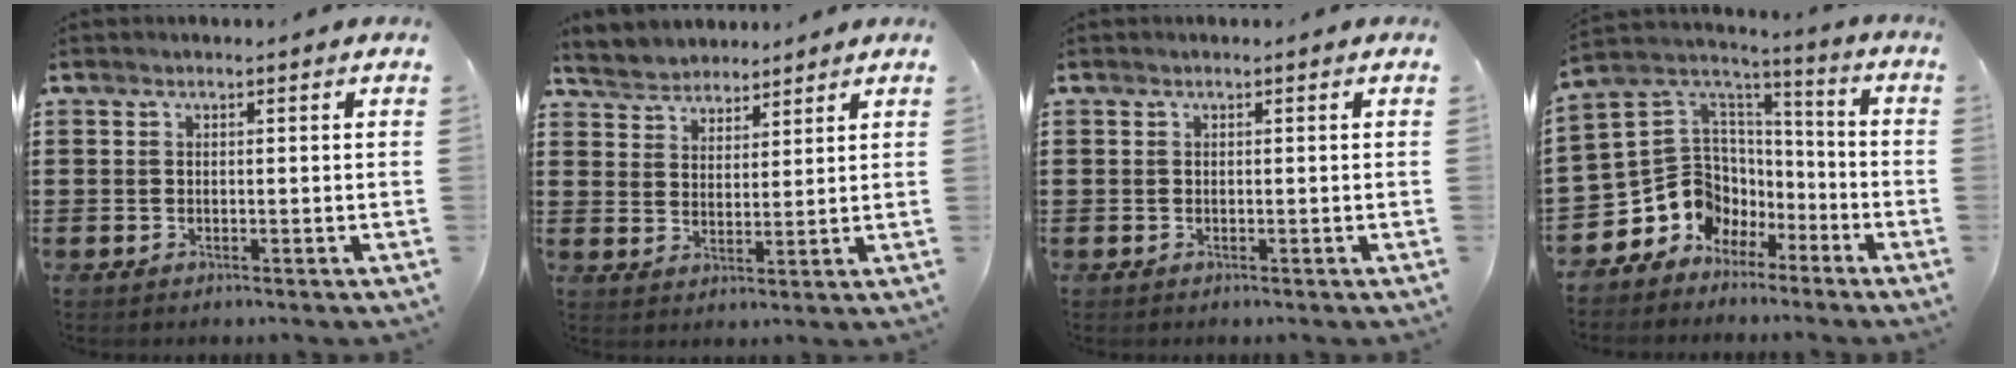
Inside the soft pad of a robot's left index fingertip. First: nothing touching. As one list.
[{"total": 4.4, "force": [4.1, 1.5, -0.1], "torque": [-0.020, -0.009, 0.076]}, {"total": 0.0}, {"total": 9.4, "force": [-3.1, 8.6, 2.4], "torque": [-0.091, -0.013, -0.054]}]